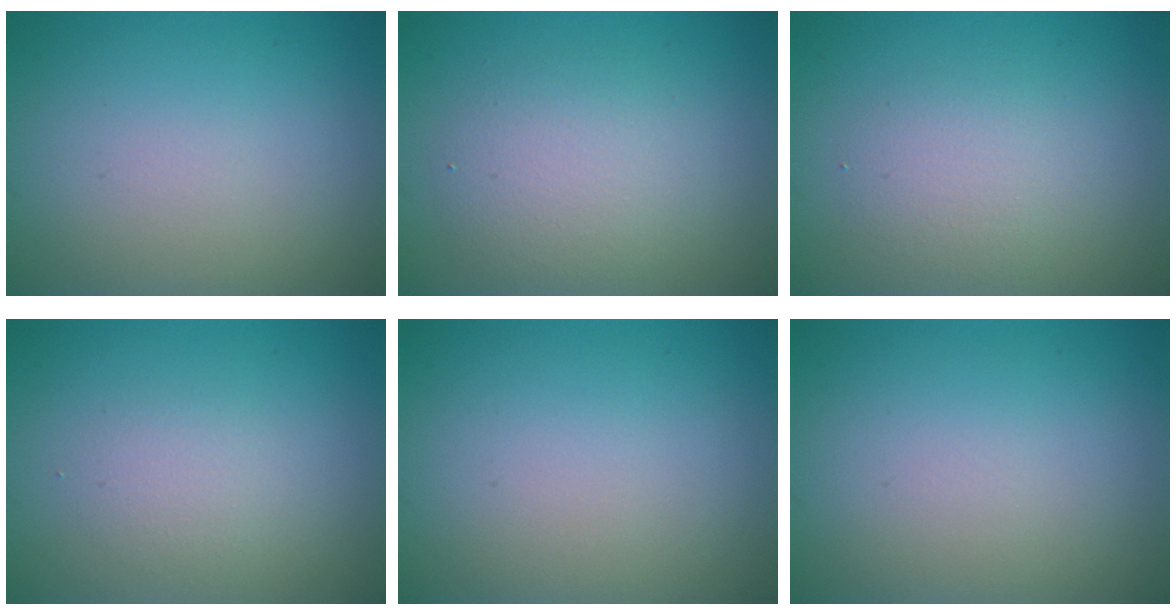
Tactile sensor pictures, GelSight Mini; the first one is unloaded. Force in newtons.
{"total": 3.7, "press": 3.7, "slide": 0.0}
{"total": 2.3, "press": 2.3, "slide": 0.2}
{"total": 1.6, "press": 1.6, "slide": 0.1}
{"total": 0.0}
{"total": 0.0}